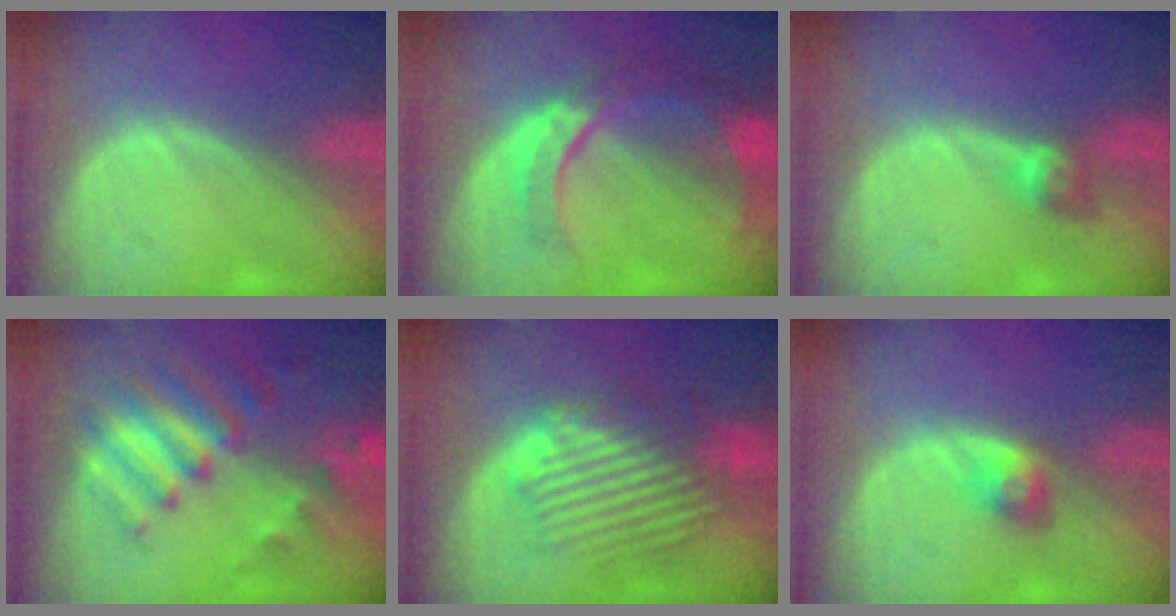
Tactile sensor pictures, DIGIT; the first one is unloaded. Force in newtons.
{"total": 7.4, "press": 7.3, "slide": 1.0}
{"total": 2.6, "press": 2.4, "slide": 1.0}
{"total": 8.8, "press": 8.1, "slide": 3.4}
{"total": 9.0, "press": 8.6, "slide": 2.7}
{"total": 2.8, "press": 2.6, "slide": 1.2}